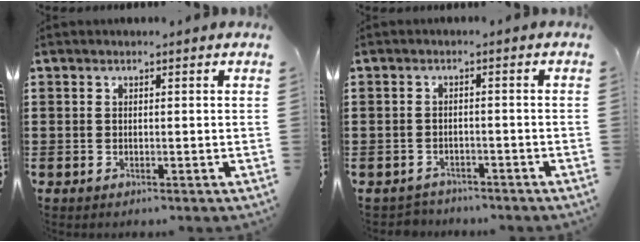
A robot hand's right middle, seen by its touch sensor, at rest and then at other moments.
{"total": 2.1, "force": [-2.0, 0.4, -0.3], "torque": [-0.004, -0.003, -0.045]}